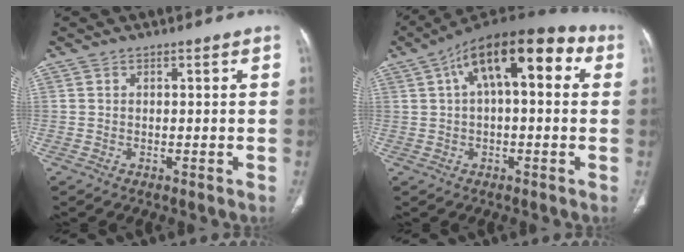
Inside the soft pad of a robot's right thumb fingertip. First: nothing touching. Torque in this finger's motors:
{"motor_torque": [1.20, 3.25, 0.94, -0.77, 0.16]}